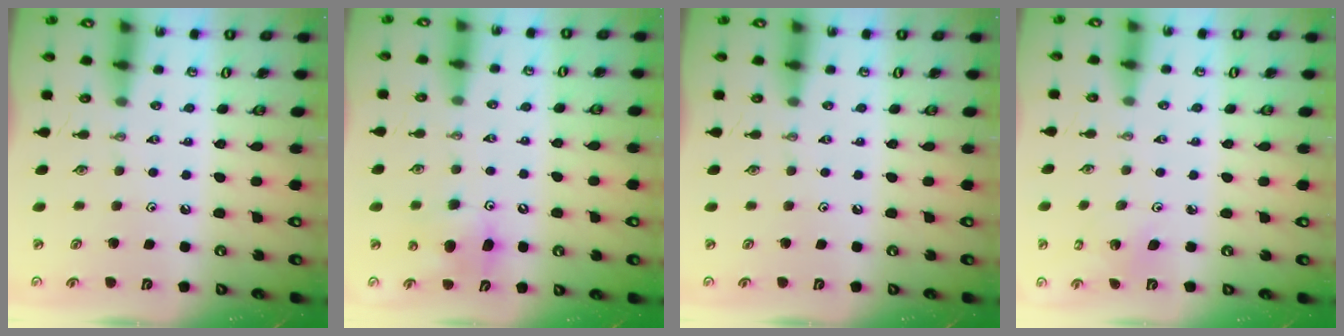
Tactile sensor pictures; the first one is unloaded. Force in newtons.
{"total": 8.7, "press": 8.7, "slide": 1.1}
{"total": 0.0}
{"total": 2.1, "press": 2.1, "slide": 0.1}